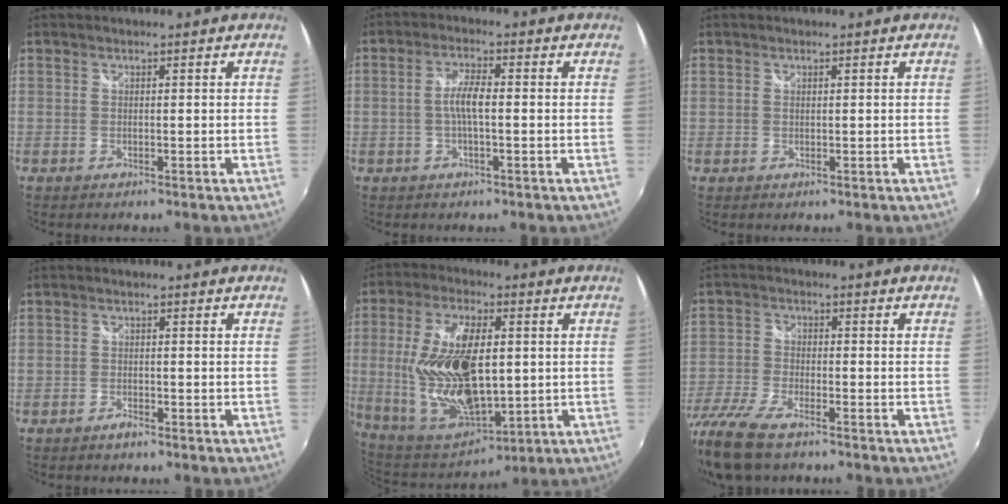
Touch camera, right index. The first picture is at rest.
{"total": 3.9, "force": [-0.5, 0.6, 3.8], "torque": [-0.076, 0.005, -0.008]}
{"total": 0.0}
{"total": 1.7, "force": [-1.4, 0.6, 0.7], "torque": [-0.015, 0.001, -0.027]}
{"total": 21.0, "force": [0.5, 10.2, 18.3], "torque": [-0.370, -0.011, 0.028]}
{"total": 13.4, "force": [-10.2, 4.2, 7.6], "torque": [-0.184, -0.040, -0.200]}